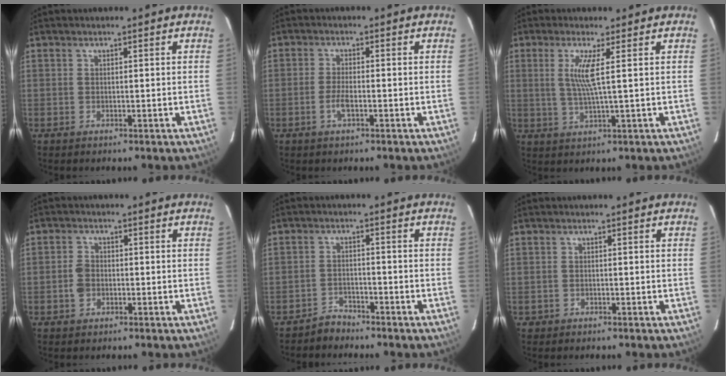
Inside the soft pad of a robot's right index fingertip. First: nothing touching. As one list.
[{"total": 3.0, "force": [-1.2, 0.9, 2.6], "torque": [-0.058, -0.001, -0.024]}, {"total": 5.0, "force": [1.3, -0.7, 4.8], "torque": [-0.091, -0.008, 0.025]}, {"total": 3.0, "force": [-0.7, 2.4, 1.6], "torque": [-0.036, 0.006, -0.013]}, {"total": 2.9, "force": [-2.7, 1.2, -0.1], "torque": [-0.001, 0.008, -0.048]}, {"total": 1.0, "force": [-0.4, 0.9, 0.0], "torque": [-0.001, 0.003, -0.003]}]